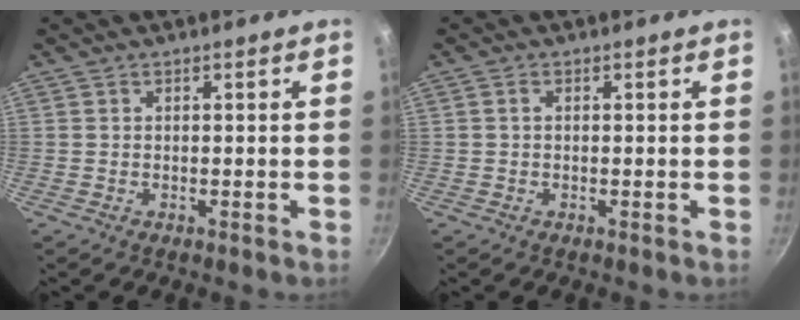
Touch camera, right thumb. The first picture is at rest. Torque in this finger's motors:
{"motor_torque": [0.22, -0.25, -0.04, 0.24, -0.02]}